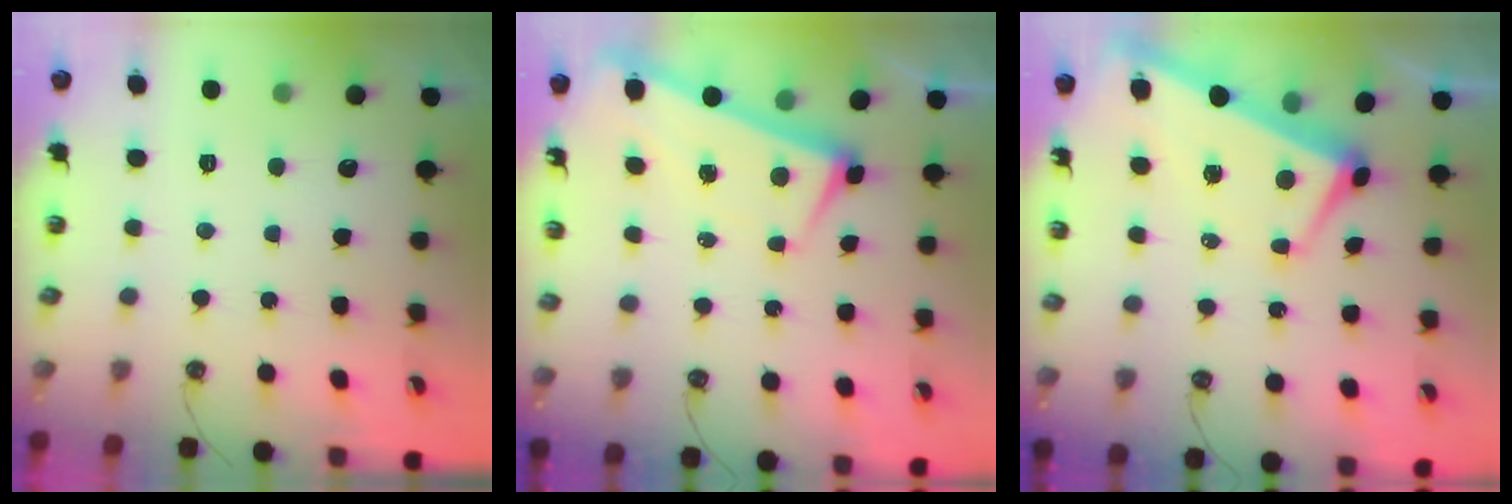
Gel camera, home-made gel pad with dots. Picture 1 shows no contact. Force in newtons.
{"total": 1.5, "press": 0.6, "slide": 1.4}
{"total": 1.1, "press": 0.4, "slide": 1.0}